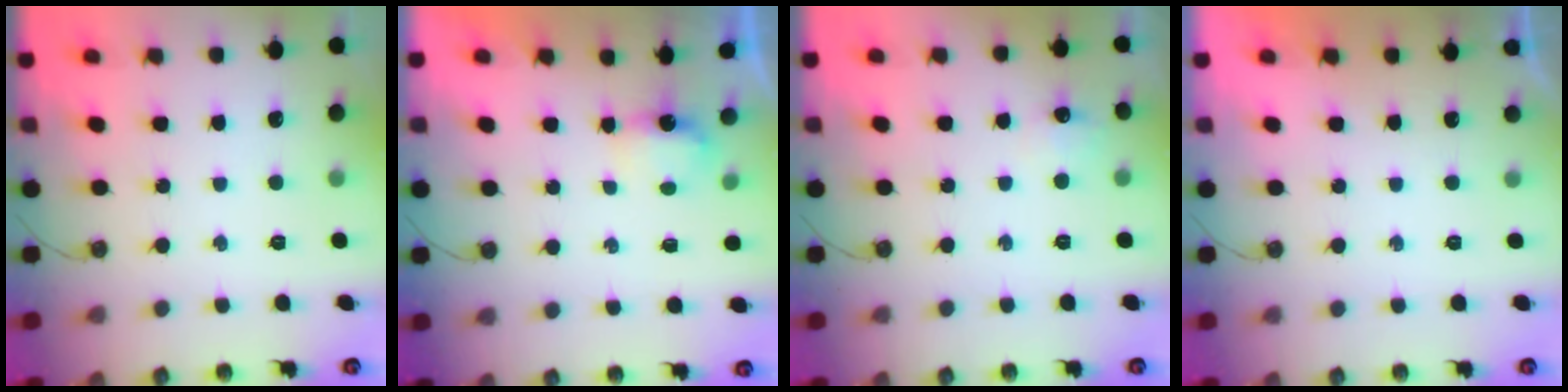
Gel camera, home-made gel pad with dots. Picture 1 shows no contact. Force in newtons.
{"total": 6.0, "press": 3.6, "slide": 4.9}
{"total": 6.1, "press": 6.1, "slide": 0.8}
{"total": 0.0}